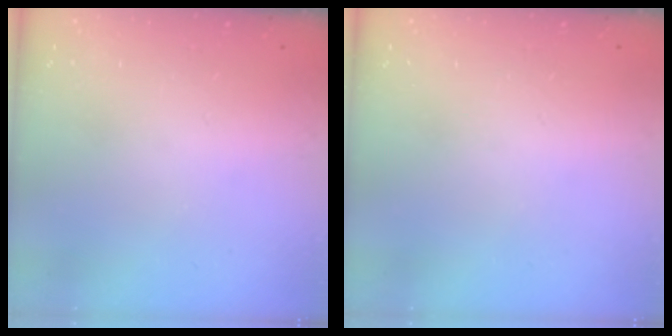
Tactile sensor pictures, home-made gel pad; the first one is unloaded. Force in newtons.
{"total": 0.0}